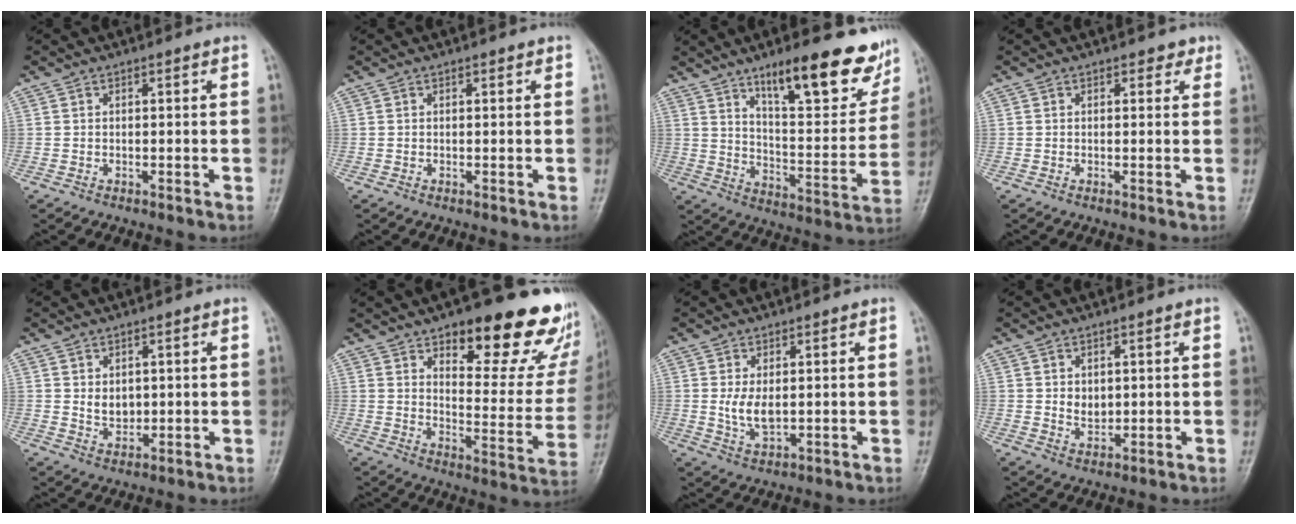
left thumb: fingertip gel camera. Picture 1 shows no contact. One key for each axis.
{"total": 0.5, "fx": 0.4, "fy": 0.3, "fz": 0.3, "tx": -0.003, "ty": -0.002, "tz": 0.002}
{"total": 20.1, "fx": 13.2, "fy": 6.1, "fz": 14.0, "tx": -0.149, "ty": -0.072, "tz": 0.201}
{"total": 1.7, "fx": 1.1, "fy": 1.1, "fz": 0.7, "tx": 0.008, "ty": -0.003, "tz": 0.008}
{"total": 3.5, "fx": 0.8, "fy": 2.6, "fz": 2.1, "tx": -0.021, "ty": -0.010, "tz": 0.020}
{"total": 24.8, "fx": 15.4, "fy": 9.3, "fz": 17.1, "tx": -0.171, "ty": -0.083, "tz": 0.206}
{"total": 4.5, "fx": 0.5, "fy": 2.5, "fz": 3.7, "tx": -0.069, "ty": -0.013, "tz": 0.016}
{"total": 3.1, "fx": 0.7, "fy": 2.4, "fz": 1.9, "tx": -0.019, "ty": -0.009, "tz": 0.018}